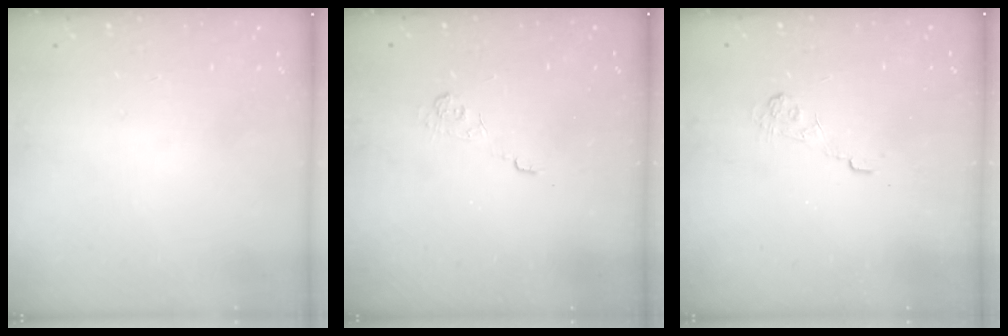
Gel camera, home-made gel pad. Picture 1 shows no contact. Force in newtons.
{"total": 2.2, "press": 1.8, "slide": 1.3}
{"total": 4.5, "press": 4.2, "slide": 1.5}